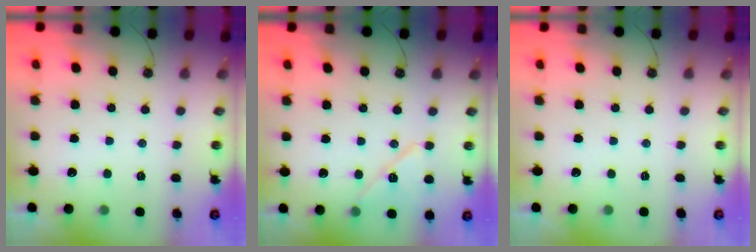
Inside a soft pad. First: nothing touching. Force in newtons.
{"total": 11.1, "press": 11.0, "slide": 1.1}
{"total": 0.0}